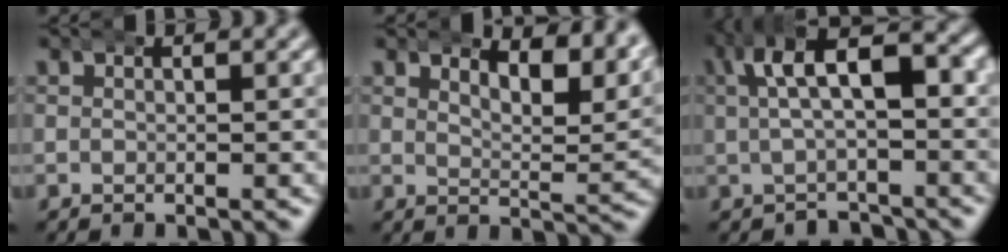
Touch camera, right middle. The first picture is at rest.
{"total": 6.8, "force": [4.5, 2.0, 4.7], "torque": [-0.054, 0.002, 0.068]}
{"total": 7.5, "force": [0.0, 4.4, 6.1], "torque": [-0.084, 0.006, -0.006]}